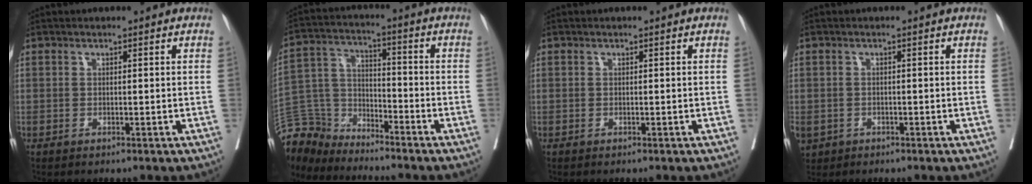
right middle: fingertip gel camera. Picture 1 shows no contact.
{"total": 9.2, "force": [-8.8, 2.5, -0.3], "torque": [-0.005, 0.019, -0.179]}
{"total": 0.0}
{"total": 4.7, "force": [-2.4, 3.7, 1.5], "torque": [-0.048, -0.006, -0.035]}